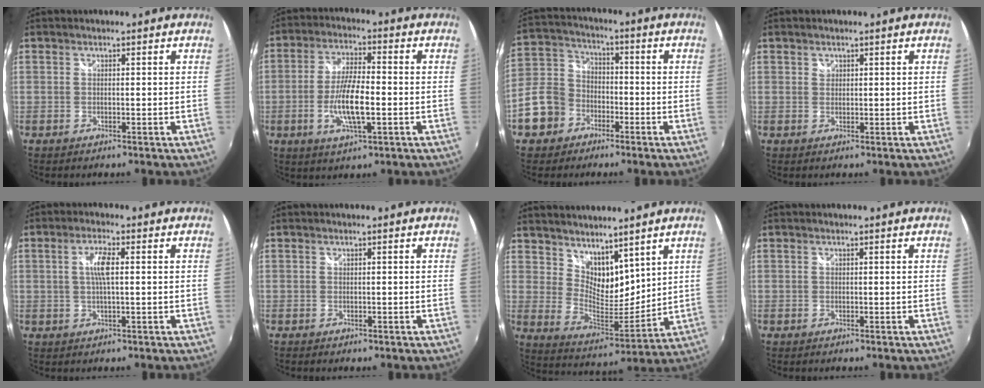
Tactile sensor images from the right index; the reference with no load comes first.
{"total": 9.5, "force": [-2.5, 2.4, 8.9], "torque": [-0.175, -0.005, -0.047]}
{"total": 12.2, "force": [-6.0, 9.7, 4.2], "torque": [-0.119, 0.034, -0.102]}
{"total": 0.9, "force": [0.5, 0.8, 0.1], "torque": [0.001, 0.002, 0.007]}
{"total": 4.2, "force": [0.6, 0.7, 4.1], "torque": [-0.079, 0.002, 0.011]}
{"total": 0.0}
{"total": 11.4, "force": [8.5, 5.6, 5.1], "torque": [-0.084, -0.003, 0.165]}
{"total": 0.0}